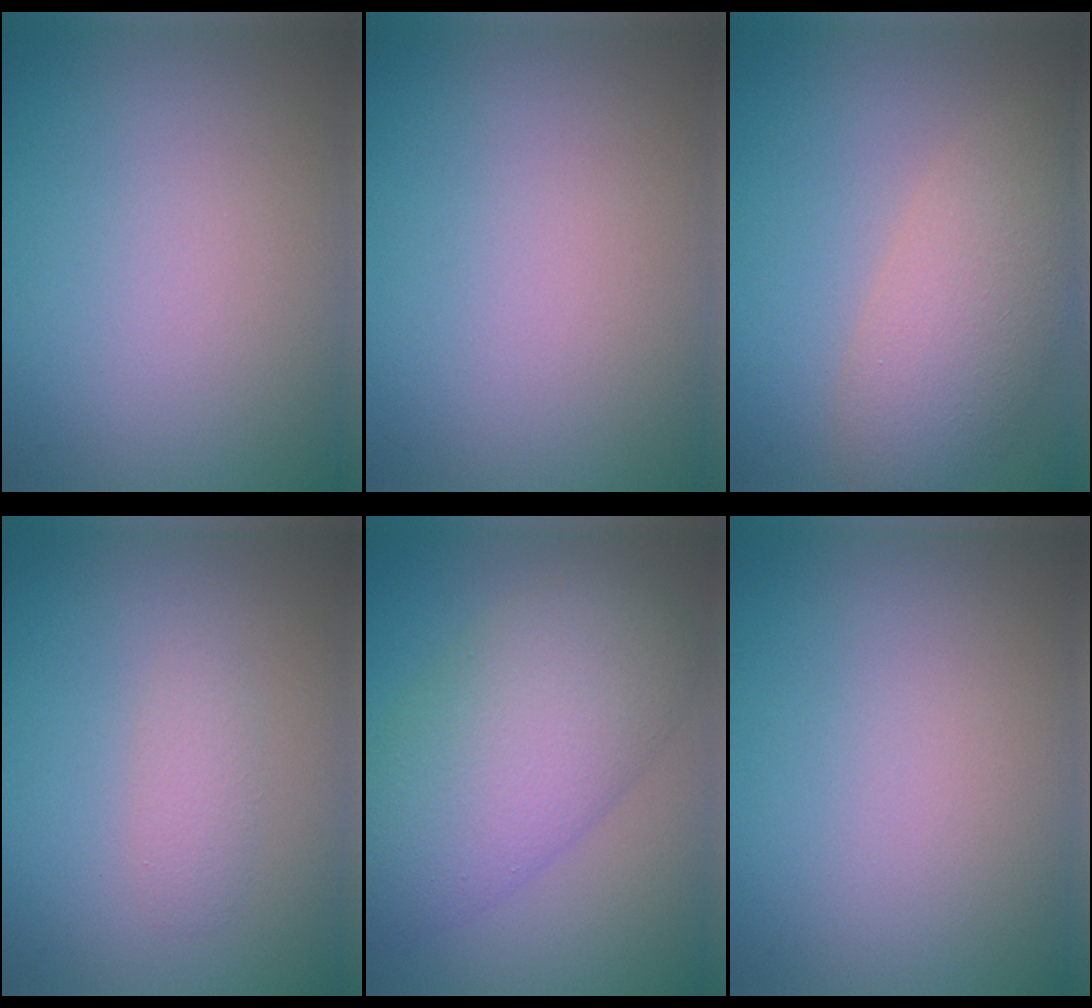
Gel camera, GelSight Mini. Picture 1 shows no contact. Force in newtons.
{"total": 0.0}
{"total": 5.5, "press": 5.5, "slide": 0.4}
{"total": 1.4, "press": 1.4, "slide": 0.1}
{"total": 7.2, "press": 7.2, "slide": 0.3}
{"total": 0.0}